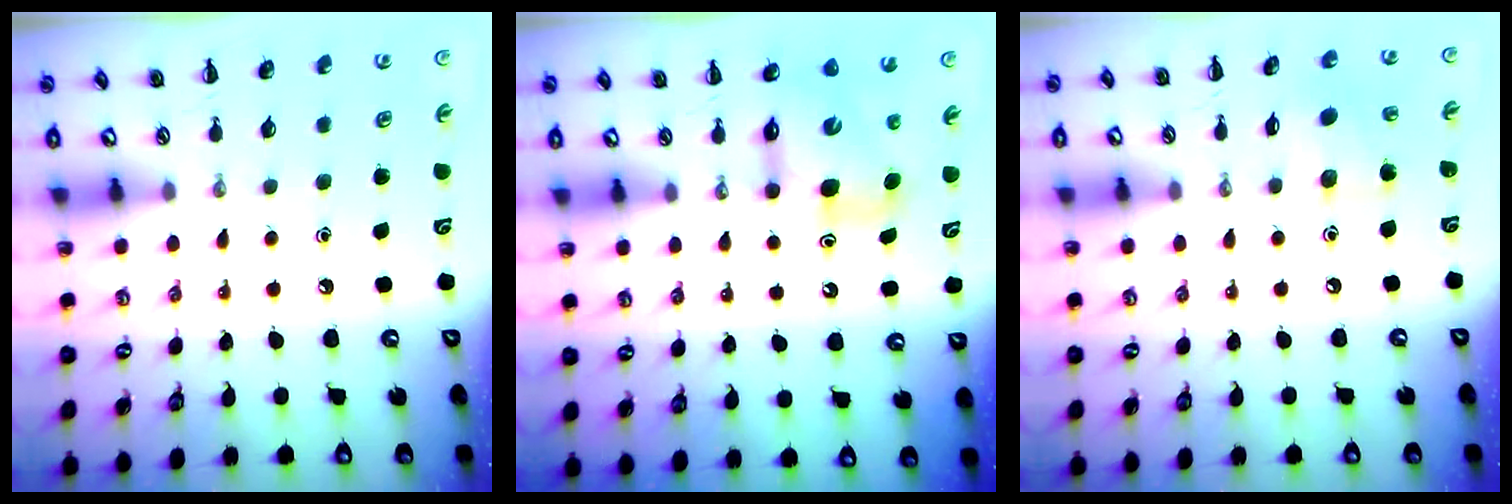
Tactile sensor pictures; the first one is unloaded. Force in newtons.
{"total": 7.1, "press": 7.0, "slide": 1.2}
{"total": 7.3, "press": 7.3, "slide": 0.7}